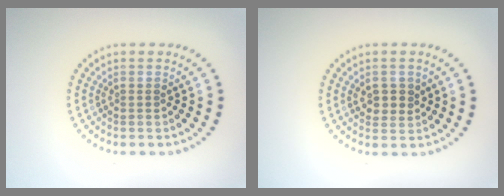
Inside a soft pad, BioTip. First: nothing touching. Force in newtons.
{"total": 2.0, "press": 1.9, "slide": 0.6}